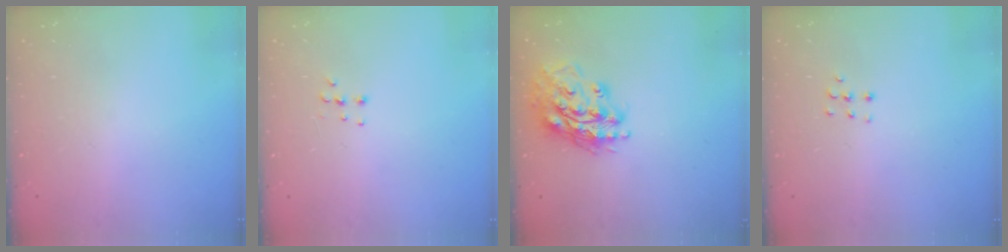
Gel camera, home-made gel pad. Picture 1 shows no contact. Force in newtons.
{"total": 5.7, "press": 5.6, "slide": 1.0}
{"total": 18.0, "press": 17.8, "slide": 2.5}
{"total": 4.1, "press": 4.1, "slide": 0.5}